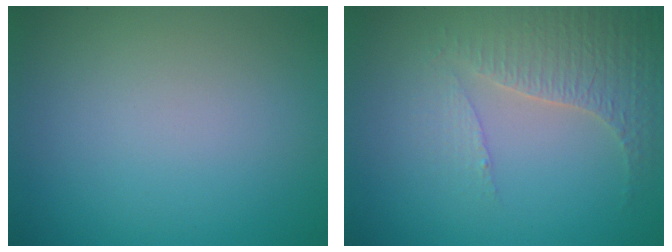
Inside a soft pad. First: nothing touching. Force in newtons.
{"total": 3.4, "press": 3.2, "slide": 1.4}